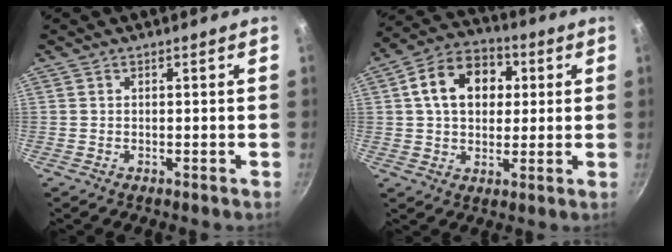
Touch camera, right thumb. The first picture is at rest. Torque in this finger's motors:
{"motor_torque": [0.53, 2.96, 1.23, -0.13, 0.22]}